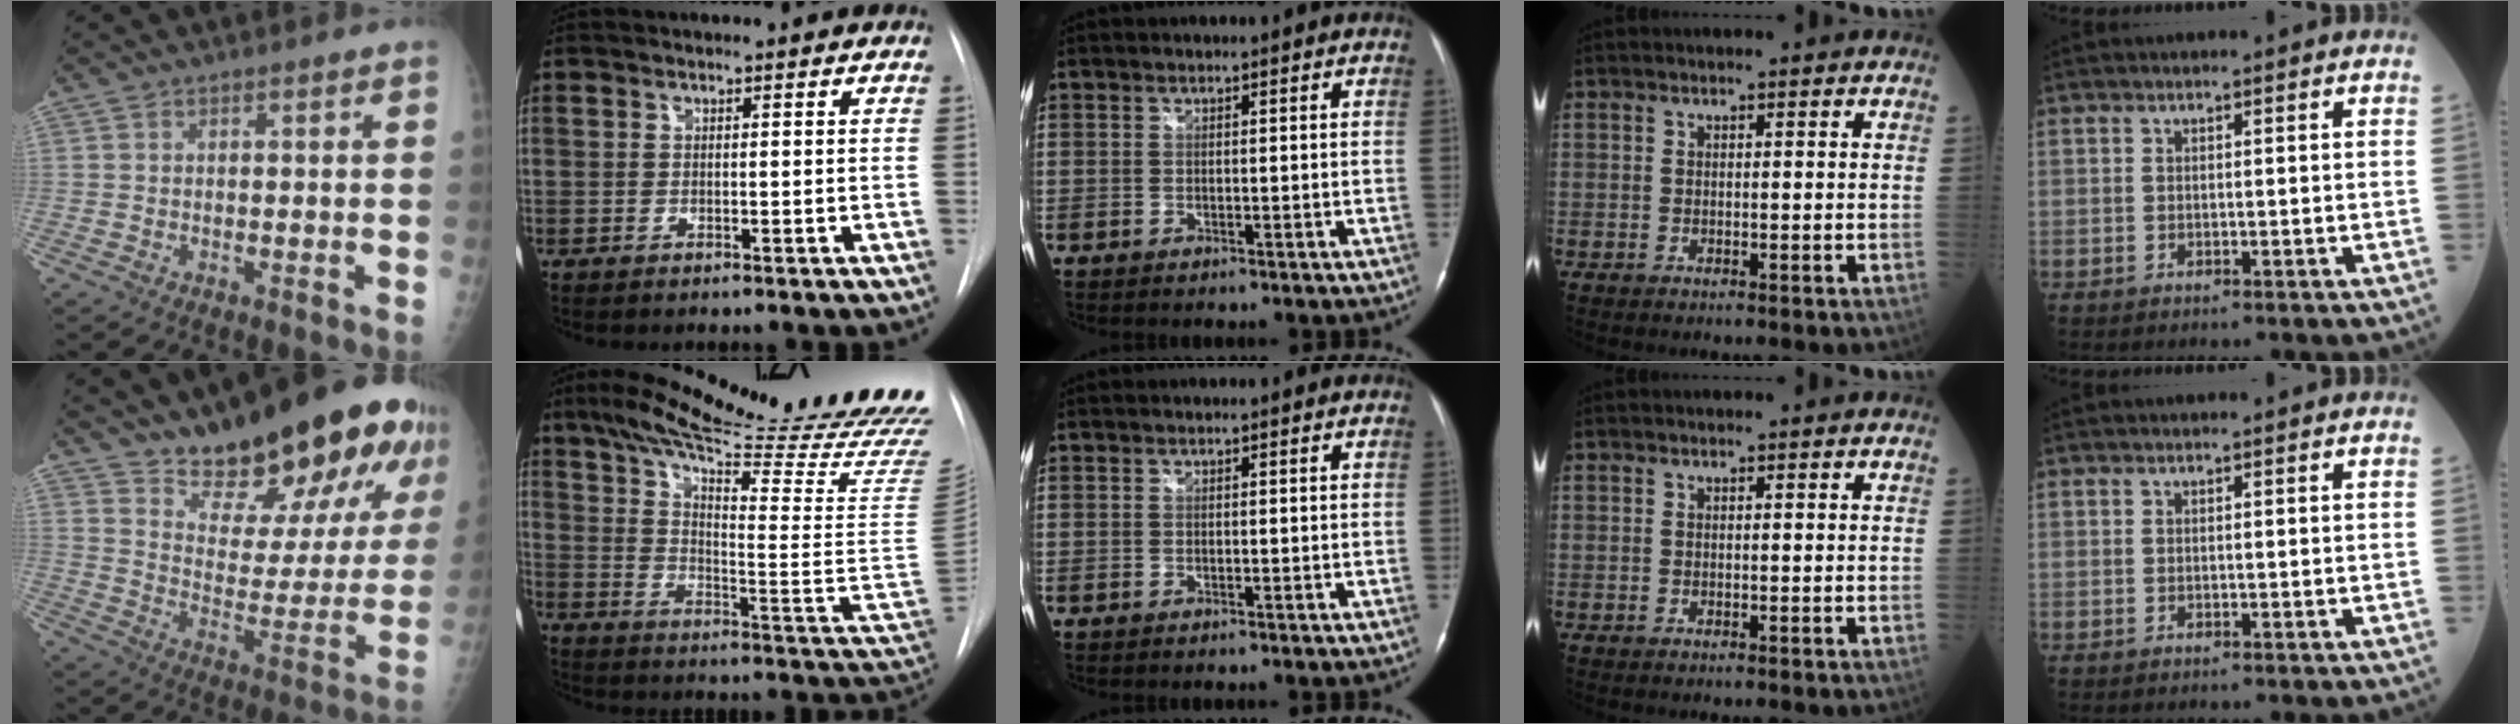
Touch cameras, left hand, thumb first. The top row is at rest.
{"thumb": {"total": 25.7, "force": [18.3, 9.2, 15.5], "torque": [-0.184, -0.104, 0.268]}, "index": {"total": 33.1, "force": [27.1, 0.9, 18.9], "torque": [-0.233, -0.092, 0.360]}}